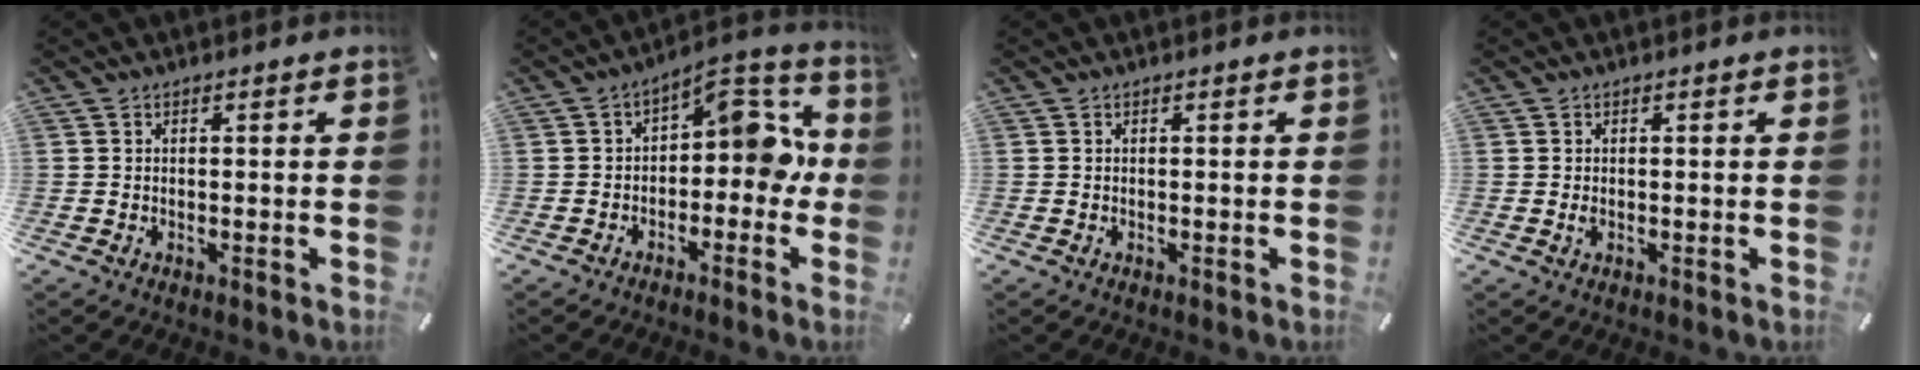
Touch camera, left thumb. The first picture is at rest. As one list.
[{"total": 10.0, "force": [1.3, 5.9, 7.9], "torque": [-0.100, -0.008, 0.020]}, {"total": 0.0}, {"total": 0.9, "force": [0.0, 0.5, 0.7], "torque": [-0.014, 0.000, -0.001]}]